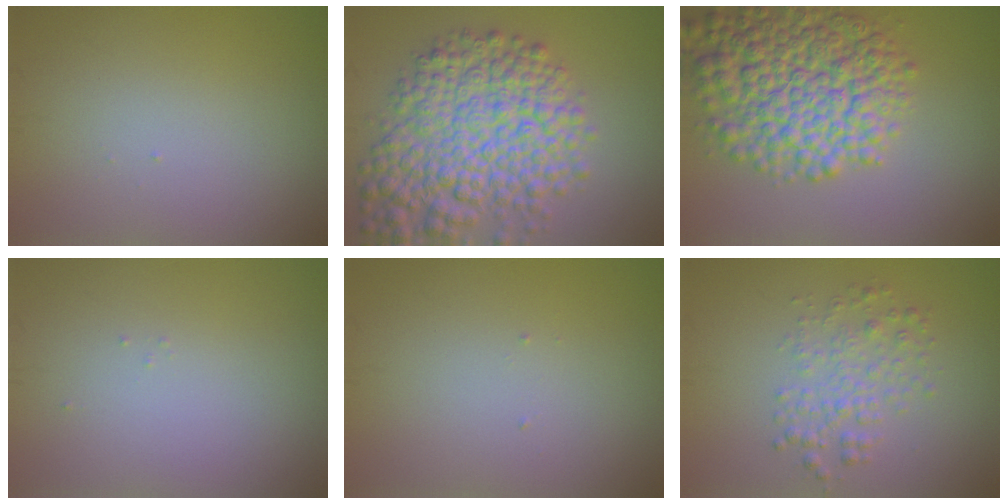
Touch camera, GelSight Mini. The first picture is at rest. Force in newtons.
{"total": 9.7, "press": 9.7, "slide": 0.3}
{"total": 9.3, "press": 9.3, "slide": 0.2}
{"total": 0.0}
{"total": 0.0}
{"total": 2.7, "press": 2.7, "slide": 0.0}